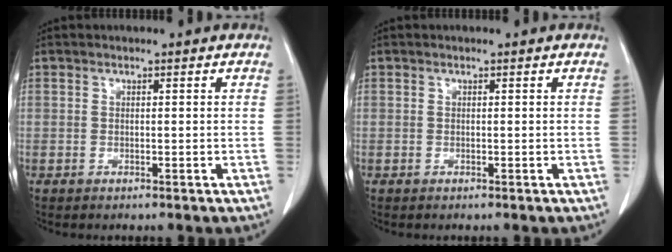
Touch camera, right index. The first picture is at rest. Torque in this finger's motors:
{"motor_torque": [0.00, 0.00, 0.00, 0.00]}